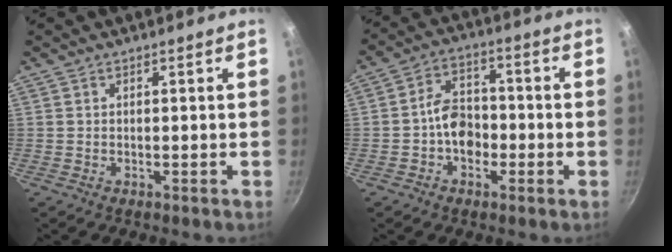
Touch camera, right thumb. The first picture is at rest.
{"total": 7.5, "force": [-1.7, 5.5, 4.8], "torque": [-0.048, 0.028, -0.036]}